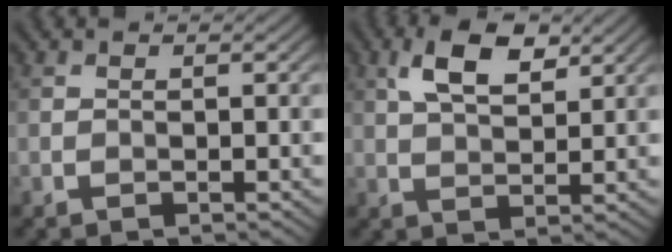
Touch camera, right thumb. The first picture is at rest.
{"total": 6.3, "force": [3.1, 2.9, 4.6], "torque": [-0.095, 0.005, 0.057]}